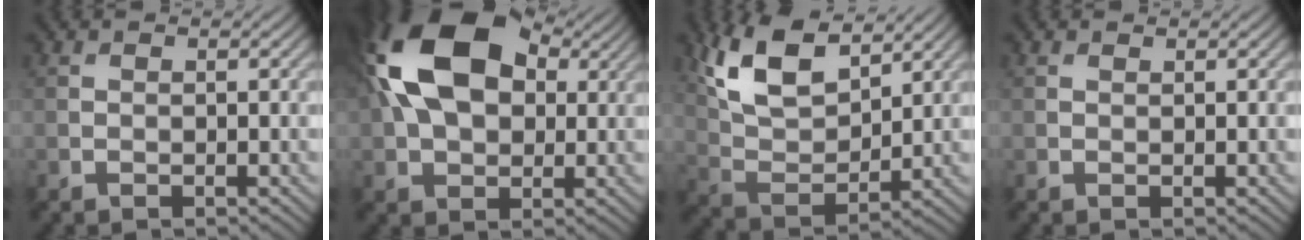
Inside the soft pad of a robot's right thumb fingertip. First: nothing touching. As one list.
[{"total": 16.4, "force": [3.9, 10.5, 11.9], "torque": [-0.233, 0.025, 0.061]}, {"total": 11.1, "force": [6.6, 5.1, 7.4], "torque": [-0.172, 0.009, 0.130]}, {"total": 0.0}]